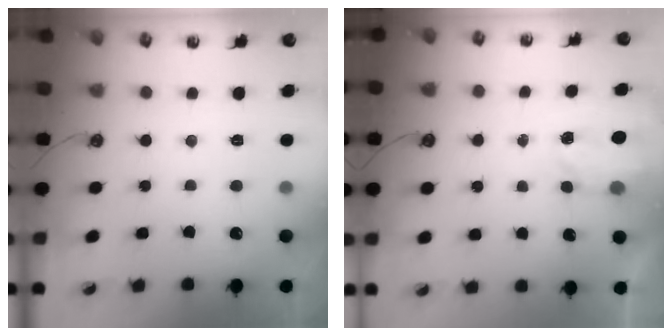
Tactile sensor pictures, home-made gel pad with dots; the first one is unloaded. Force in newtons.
{"total": 3.6, "press": 3.6, "slide": 0.5}